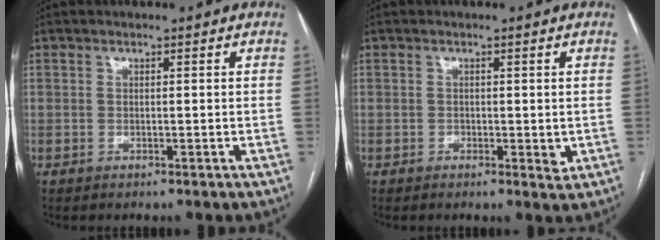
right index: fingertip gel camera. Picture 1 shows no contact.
{"total": 2.1, "force": [-0.4, 1.2, 1.6], "torque": [-0.019, 0.000, -0.005]}